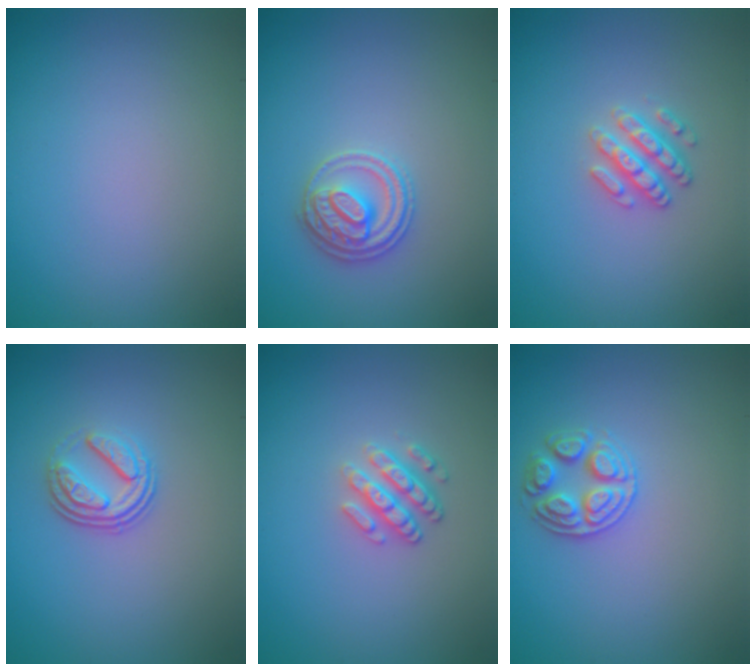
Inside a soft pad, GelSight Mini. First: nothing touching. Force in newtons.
{"total": 2.8, "press": 2.7, "slide": 0.5}
{"total": 2.5, "press": 2.4, "slide": 0.6}
{"total": 3.5, "press": 2.4, "slide": 2.5}
{"total": 2.6, "press": 2.4, "slide": 1.1}
{"total": 2.7, "press": 2.6, "slide": 0.4}